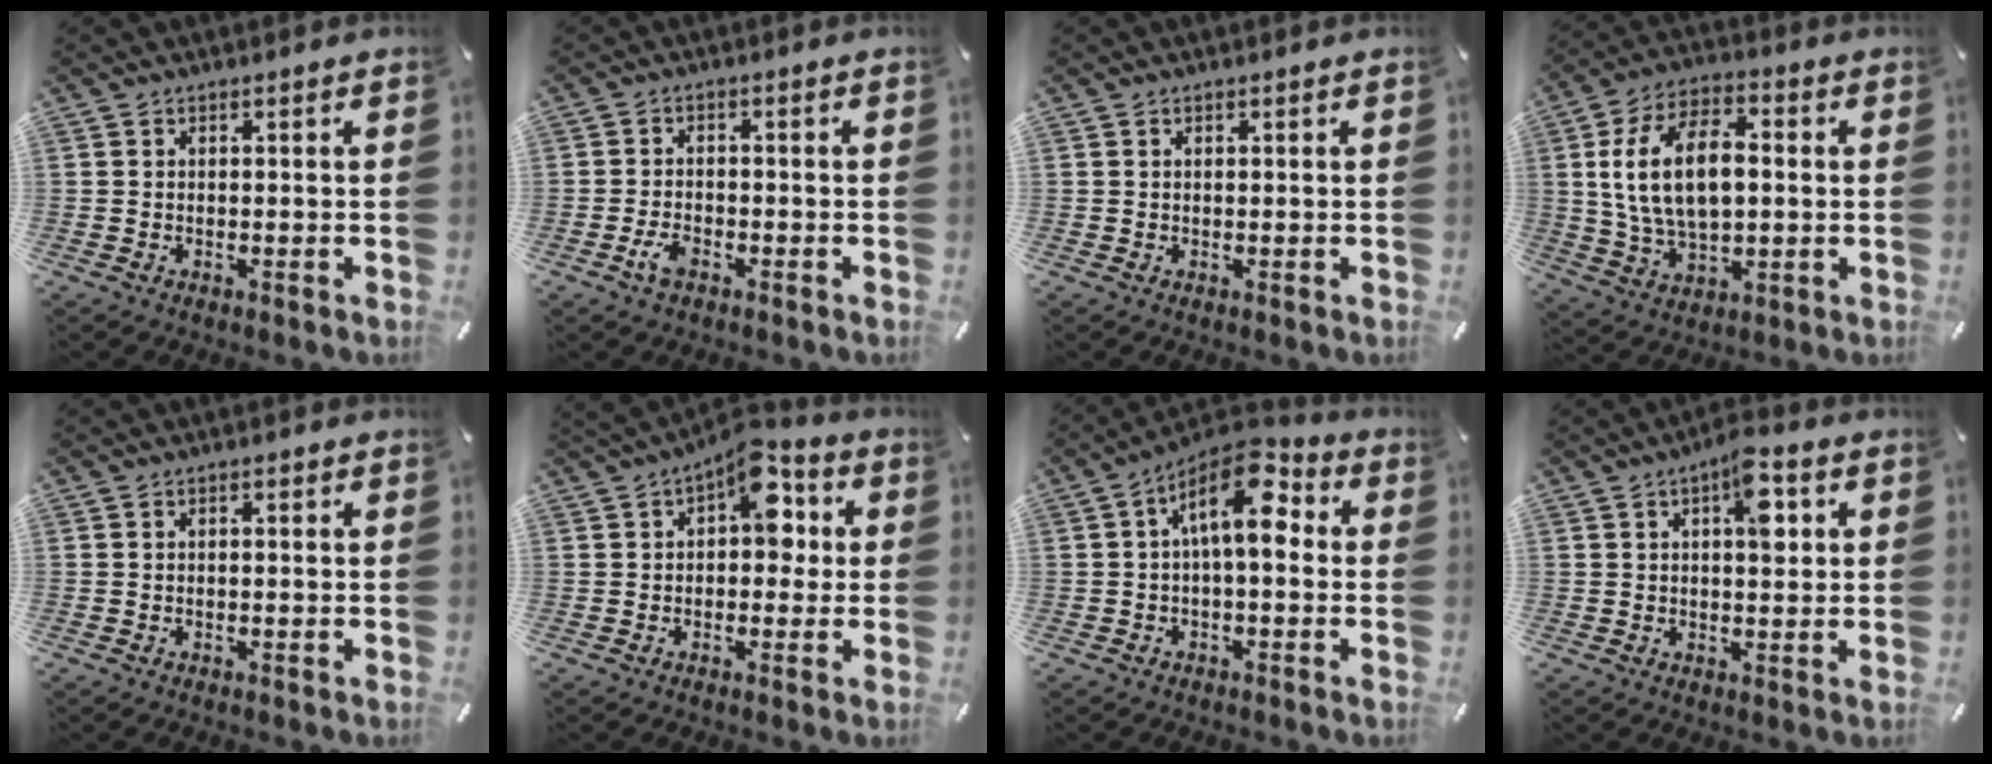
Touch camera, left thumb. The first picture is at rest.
{"total": 3.5, "force": [-2.0, 1.8, 2.2], "torque": [-0.056, 0.003, -0.041]}
{"total": 0.0}
{"total": 16.1, "force": [1.6, 10.0, 12.5], "torque": [-0.252, 0.011, 0.027]}
{"total": 0.7, "force": [0.0, 0.3, 0.6], "torque": [-0.011, 0.001, -0.001]}
{"total": 10.8, "force": [3.6, 6.4, 7.9], "torque": [-0.097, -0.015, 0.059]}
{"total": 12.2, "force": [3.1, 5.8, 10.2], "torque": [-0.167, -0.016, 0.053]}
{"total": 8.1, "force": [2.4, 3.8, 6.8], "torque": [-0.078, -0.011, 0.032]}